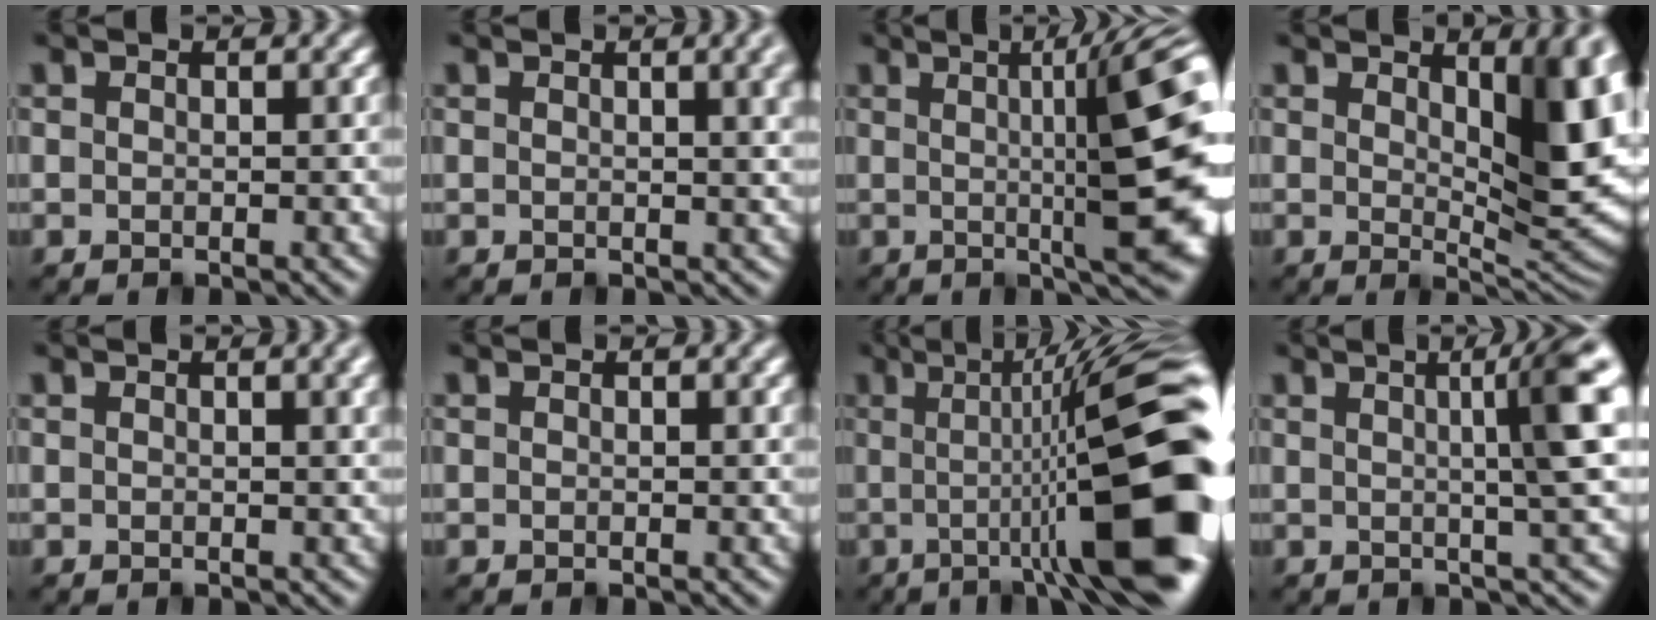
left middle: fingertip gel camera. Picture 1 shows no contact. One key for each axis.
{"total": 6.6, "fx": 3.2, "fy": 2.8, "fz": 5.1, "tx": -0.040, "ty": 0.028, "tz": 0.026}
{"total": 14.3, "fx": 1.3, "fy": 2.9, "fz": 13.9, "tx": -0.154, "ty": 0.005, "tz": 0.025}
{"total": 10.9, "fx": 3.3, "fy": 3.7, "fz": 9.7, "tx": -0.121, "ty": -0.003, "tz": 0.053}
{"total": 3.9, "fx": 2.2, "fy": 1.4, "fz": 3.0, "tx": -0.033, "ty": 0.014, "tz": 0.025}
{"total": 0.9, "fx": 0.6, "fy": 0.2, "fz": 0.7, "tx": -0.006, "ty": 0.003, "tz": 0.009}
{"total": 15.7, "fx": -1.3, "fy": 3.4, "fz": 15.3, "tx": -0.175, "ty": 0.017, "tz": -0.026}
{"total": 7.1, "fx": 1.9, "fy": 1.1, "fz": 6.8, "tx": -0.069, "ty": 0.016, "tz": 0.022}